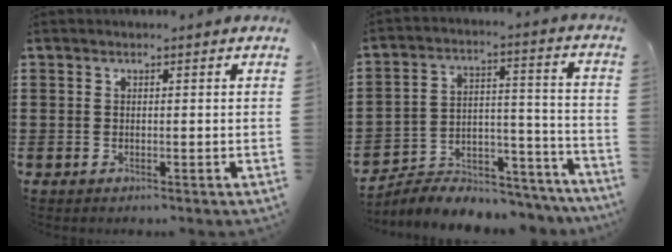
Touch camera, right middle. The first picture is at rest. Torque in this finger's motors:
{"motor_torque": [1.43, -0.71, 0.19, 0.08]}